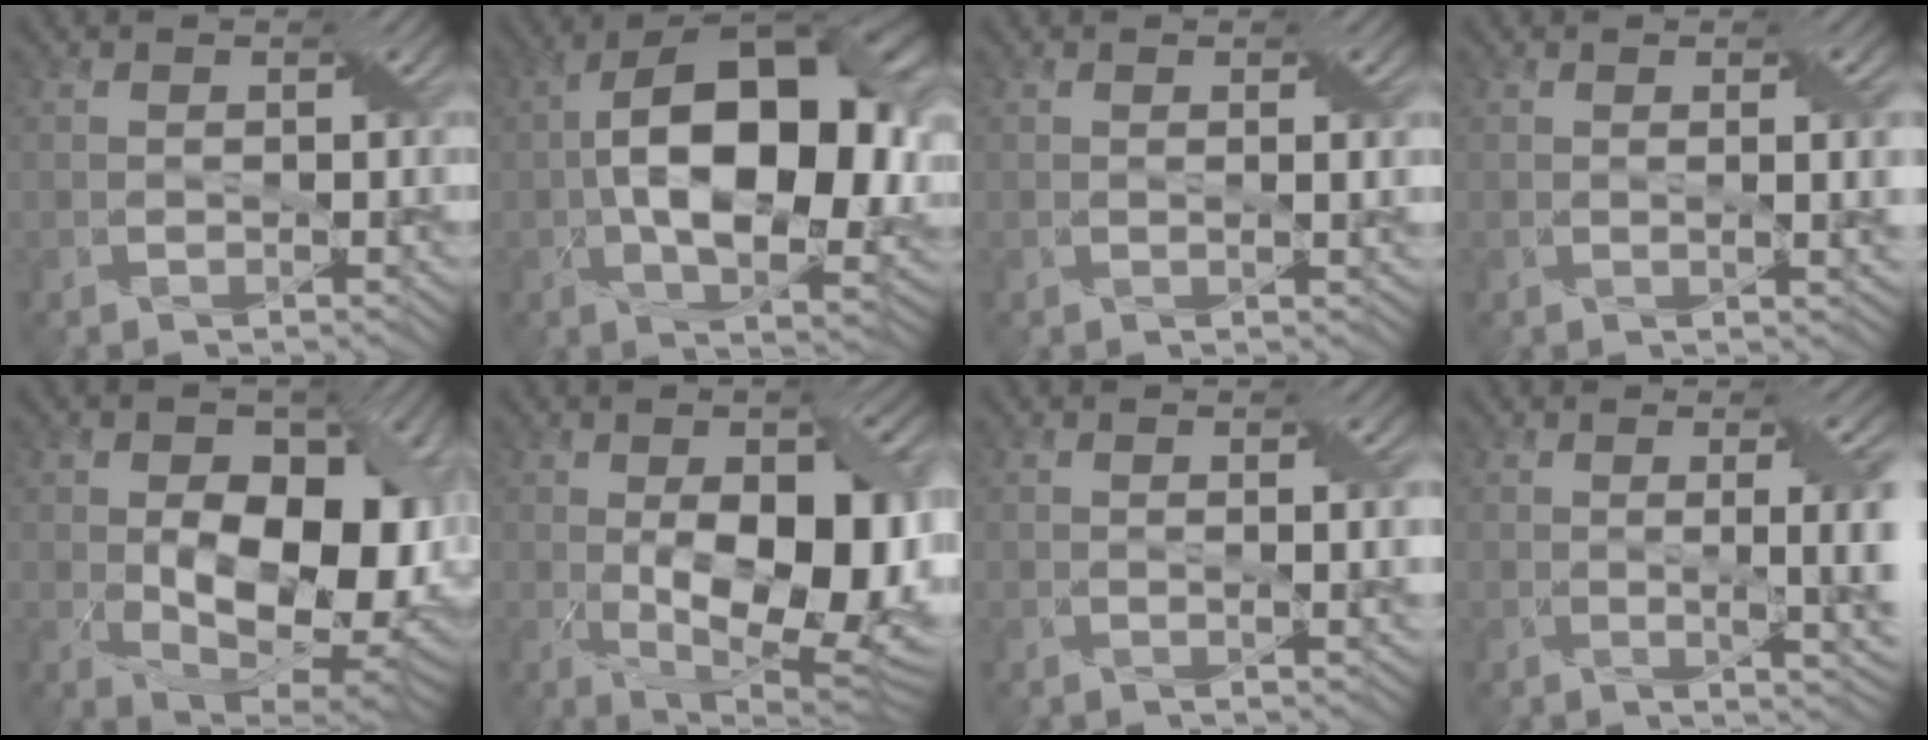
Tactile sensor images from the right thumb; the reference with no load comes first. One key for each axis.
{"total": 17.3, "fx": 0.8, "fy": 9.4, "fz": 14.5, "tx": -0.226, "ty": 0.003, "tz": 0.016}
{"total": 1.3, "fx": 0.6, "fy": -0.1, "fz": 1.2, "tx": -0.017, "ty": 0.002, "tz": 0.008}
{"total": 3.0, "fx": 0.5, "fy": 0.4, "fz": 2.9, "tx": -0.043, "ty": 0.004, "tz": 0.009}
{"total": 15.4, "fx": -0.7, "fy": 9.5, "fz": 12.1, "tx": -0.175, "ty": -0.037, "tz": 0.013}
{"total": 14.2, "fx": -0.7, "fy": 6.5, "fz": 12.6, "tx": -0.198, "ty": -0.017, "tz": 0.003}
{"total": 2.3, "fx": 0.6, "fy": 0.2, "fz": 2.2, "tx": -0.032, "ty": 0.003, "tz": 0.009}
{"total": 7.8, "fx": 0.2, "fy": 2.3, "fz": 7.5, "tx": -0.090, "ty": 0.006, "tz": 0.004}